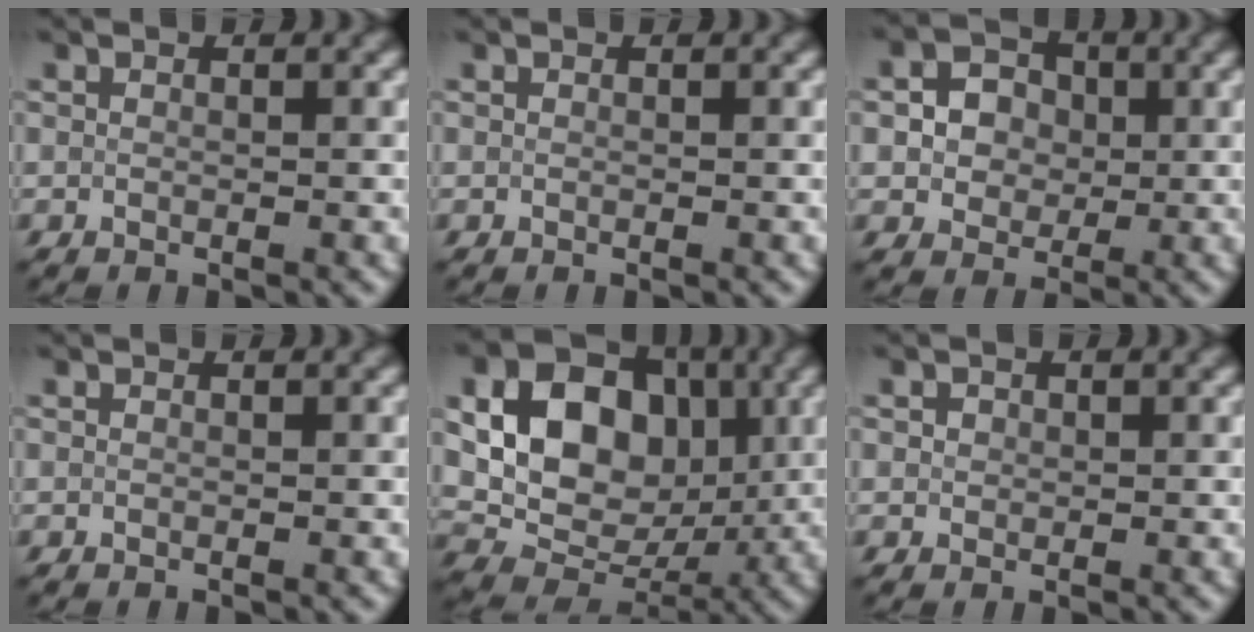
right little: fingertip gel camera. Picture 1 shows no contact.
{"total": 0.0}
{"total": 3.8, "force": [0.2, 3.2, 2.0], "torque": [-0.033, 0.005, -0.010]}
{"total": 0.0}
{"total": 15.5, "force": [2.9, 12.1, 9.2], "torque": [-0.184, 0.047, 0.052]}
{"total": 0.9, "force": [0.3, 0.8, 0.4], "torque": [-0.004, 0.006, 0.000]}